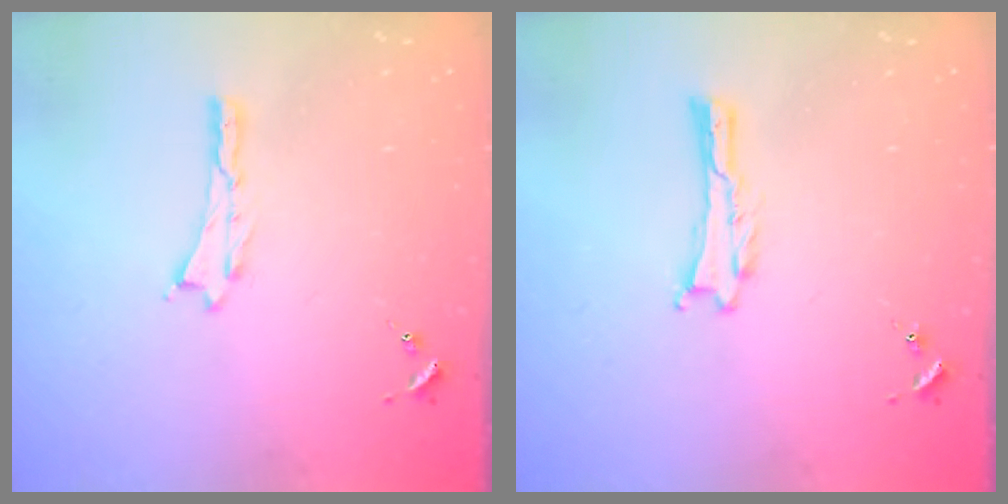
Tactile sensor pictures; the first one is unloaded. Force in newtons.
{"total": 0.0}